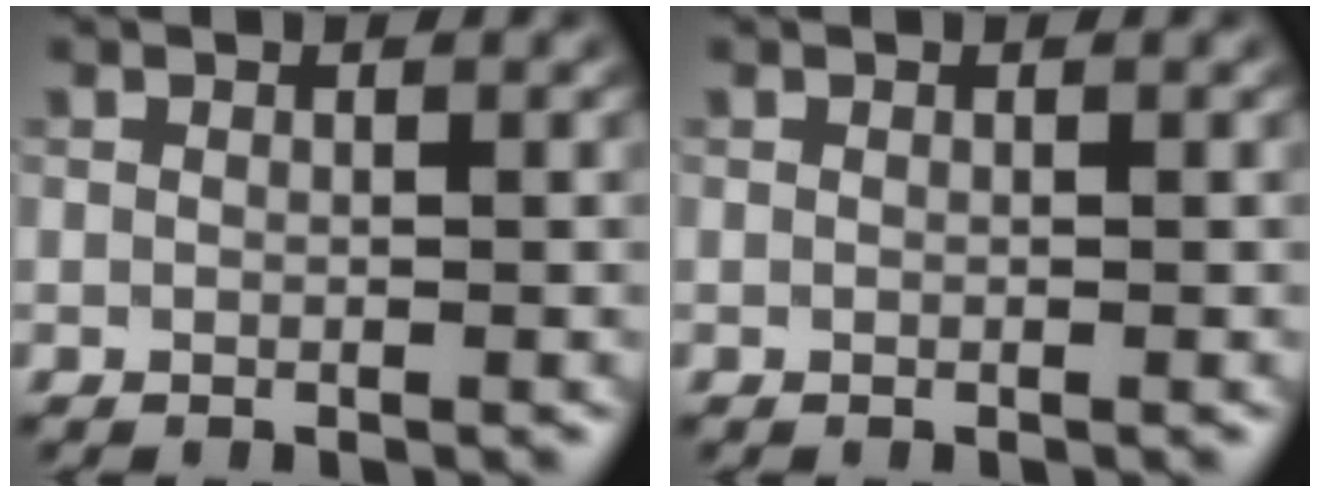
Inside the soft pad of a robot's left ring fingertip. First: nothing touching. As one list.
[{"total": 0.0}]